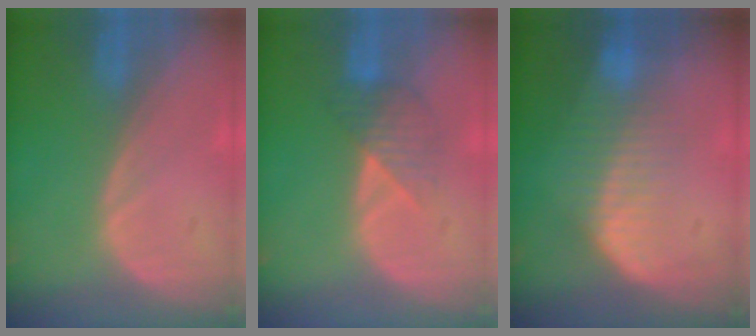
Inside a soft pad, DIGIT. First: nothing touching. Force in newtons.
{"total": 4.1, "press": 3.8, "slide": 1.4}
{"total": 7.2, "press": 6.6, "slide": 3.0}